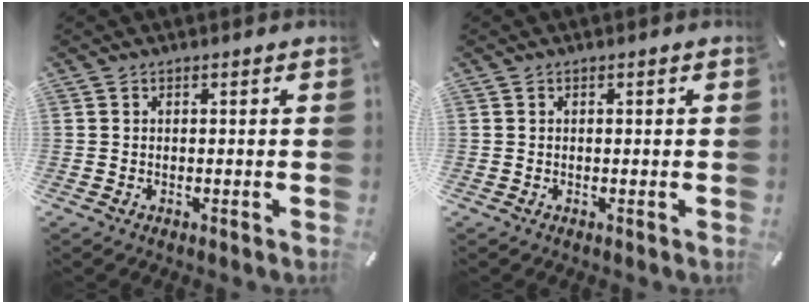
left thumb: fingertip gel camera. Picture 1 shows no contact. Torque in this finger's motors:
{"motor_torque": [-0.10, -0.16, 0.02, 0.11, 0.01]}